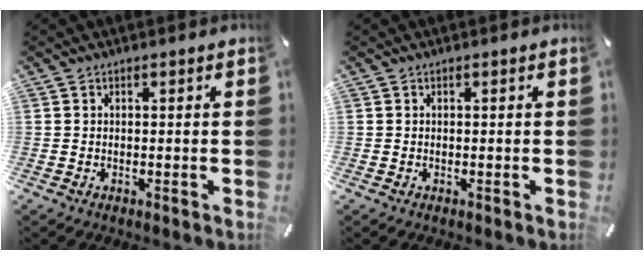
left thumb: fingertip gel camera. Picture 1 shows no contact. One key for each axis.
{"total": 0.0}